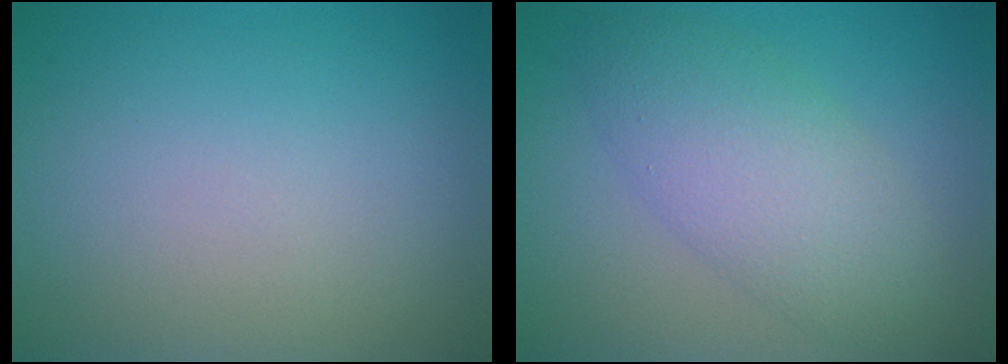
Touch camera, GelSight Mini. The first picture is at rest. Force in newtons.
{"total": 5.5, "press": 5.5, "slide": 0.1}